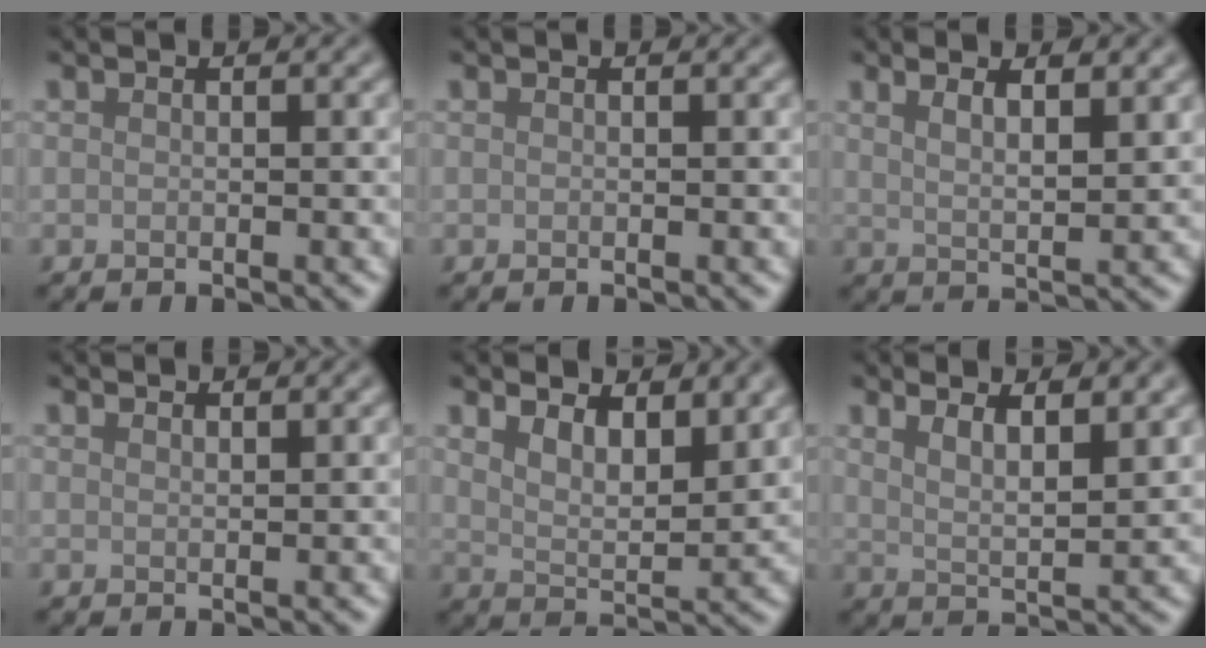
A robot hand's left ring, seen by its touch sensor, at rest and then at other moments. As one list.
[{"total": 0.0}, {"total": 4.4, "force": [2.7, 1.5, 3.1], "torque": [-0.034, 0.003, 0.031]}, {"total": 1.1, "force": [1.1, 0.1, 0.3], "torque": [-0.003, -0.001, 0.014]}, {"total": 5.0, "force": [3.4, 1.9, 3.1], "torque": [-0.059, -0.006, 0.055]}, {"total": 4.8, "force": [3.2, 1.4, 3.2], "torque": [-0.044, 0.006, 0.043]}]